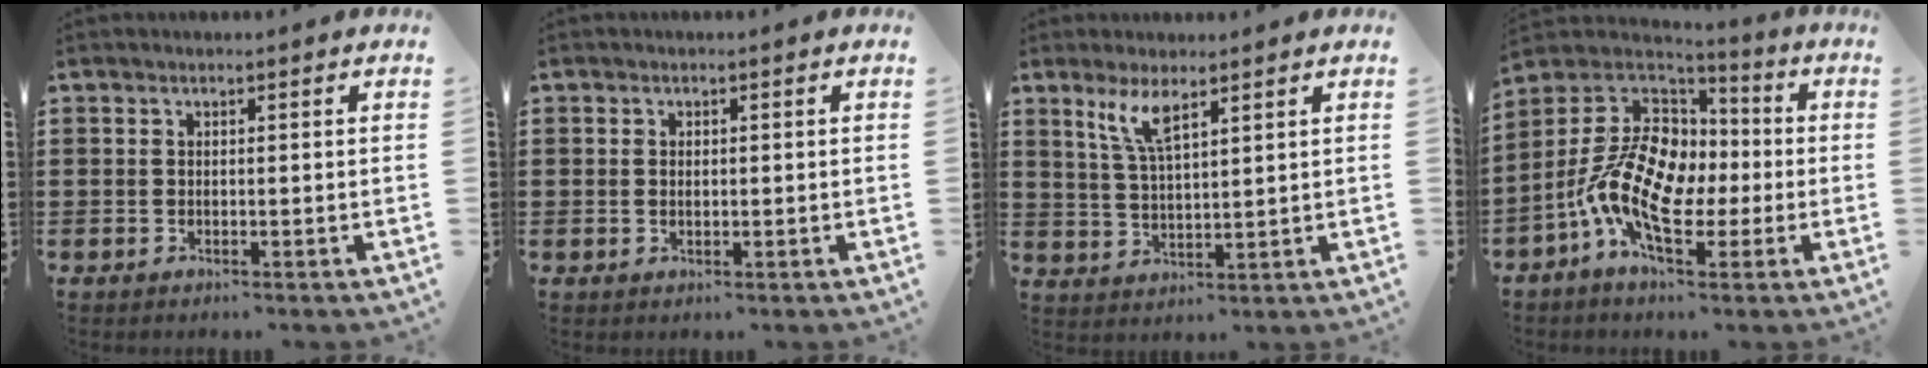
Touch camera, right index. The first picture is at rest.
{"total": 0.9, "force": [0.2, 0.6, 0.7], "torque": [-0.014, 0.005, 0.003]}
{"total": 5.3, "force": [3.4, 1.2, 4.0], "torque": [-0.088, 0.004, 0.060]}
{"total": 14.1, "force": [-3.3, 8.5, 10.7], "torque": [-0.255, 0.002, -0.067]}